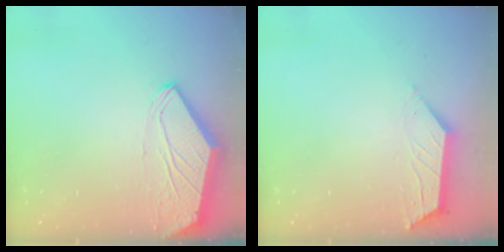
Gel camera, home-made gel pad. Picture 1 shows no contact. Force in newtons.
{"total": 2.9, "press": 2.8, "slide": 0.5}